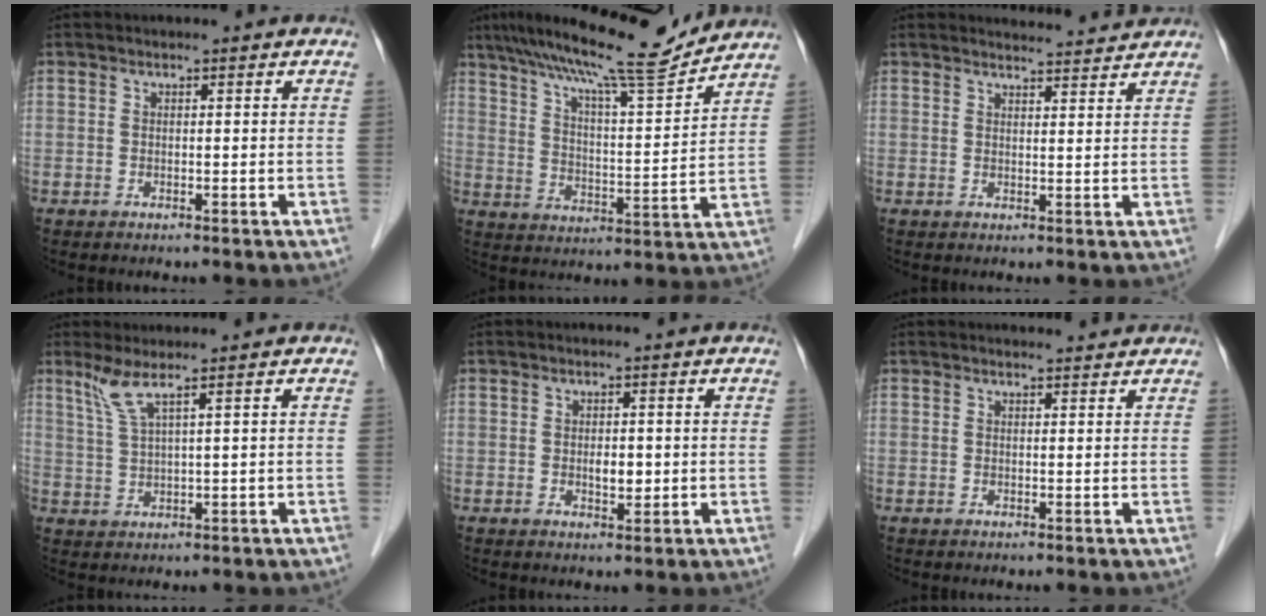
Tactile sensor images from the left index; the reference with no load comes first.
{"total": 15.2, "force": [13.4, 0.4, 7.2], "torque": [-0.124, 0.004, 0.208]}
{"total": 4.2, "force": [4.2, -0.1, 0.0], "torque": [-0.012, 0.000, 0.054]}
{"total": 3.6, "force": [2.4, -0.5, 2.7], "torque": [-0.067, 0.000, 0.057]}
{"total": 2.2, "force": [-0.2, 1.1, 1.9], "torque": [-0.033, -0.004, -0.002]}
{"total": 2.6, "force": [2.5, 0.3, 0.3], "torque": [-0.010, 0.003, 0.030]}